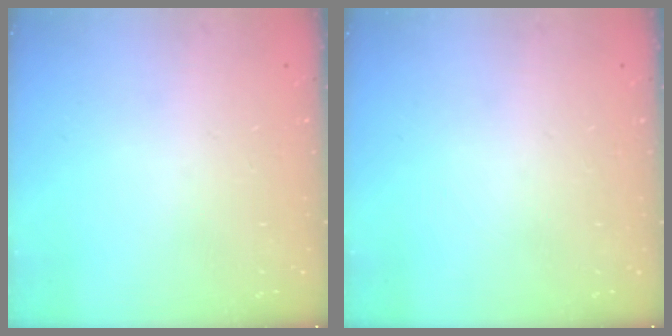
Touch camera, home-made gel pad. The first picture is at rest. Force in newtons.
{"total": 0.0}